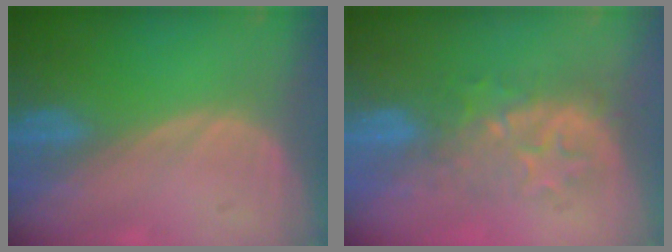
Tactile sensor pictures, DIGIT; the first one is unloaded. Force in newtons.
{"total": 7.9, "press": 7.4, "slide": 2.7}